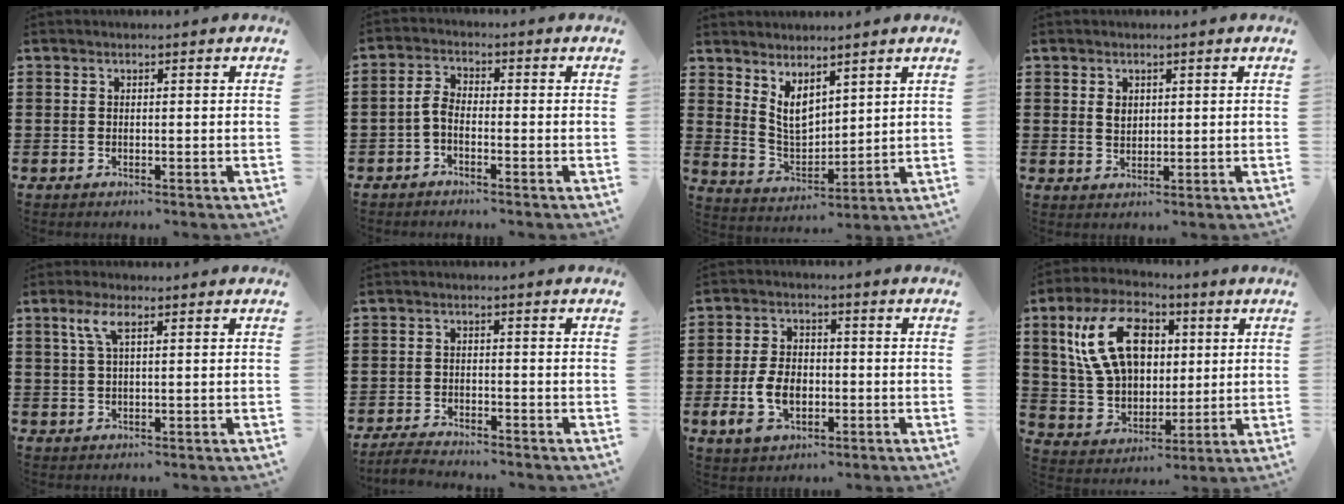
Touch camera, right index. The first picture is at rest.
{"total": 3.0, "force": [-1.5, 1.4, 2.2], "torque": [-0.057, 0.002, -0.033]}
{"total": 5.5, "force": [3.5, 2.9, 3.1], "torque": [-0.074, -0.006, 0.066]}
{"total": 2.0, "force": [0.8, 1.5, 1.2], "torque": [-0.026, 0.006, 0.014]}
{"total": 3.5, "force": [1.4, 1.0, 3.0], "torque": [-0.065, 0.009, 0.023]}
{"total": 2.9, "force": [-2.9, 0.3, 0.3], "torque": [-0.016, 0.001, -0.064]}
{"total": 7.3, "force": [-1.9, 4.7, 5.2], "torque": [-0.128, 0.002, -0.042]}
{"total": 14.2, "force": [4.1, 9.4, 9.9], "torque": [-0.216, 0.019, 0.071]}